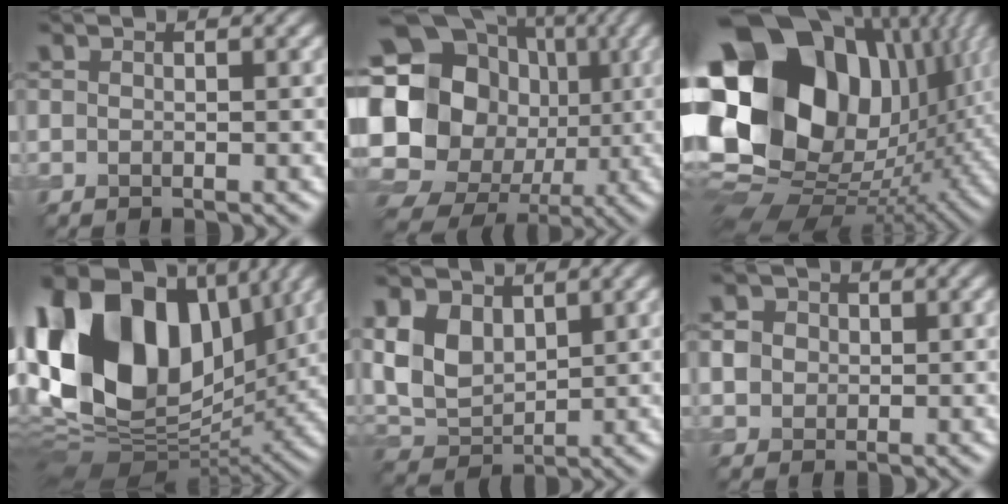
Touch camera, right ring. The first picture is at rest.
{"total": 21.7, "force": [-0.7, 19.5, 9.4], "torque": [-0.192, 0.010, -0.045]}
{"total": 23.0, "force": [4.6, 17.1, 14.6], "torque": [-0.297, -0.017, 0.081]}
{"total": 18.0, "force": [4.8, 12.1, 12.4], "torque": [-0.261, 0.024, 0.072]}
{"total": 6.2, "force": [2.1, 4.3, 4.0], "torque": [-0.095, -0.003, 0.038]}
{"total": 2.3, "force": [0.4, 2.1, 0.8], "torque": [-0.017, 0.000, 0.014]}